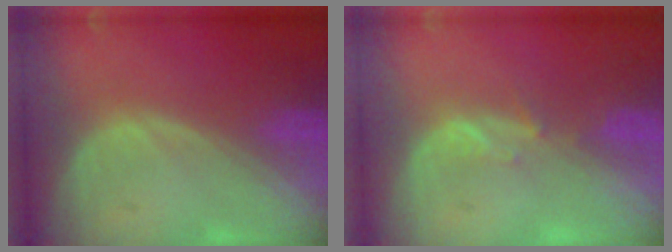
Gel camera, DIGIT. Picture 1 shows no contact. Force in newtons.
{"total": 1.7, "press": 1.5, "slide": 0.8}